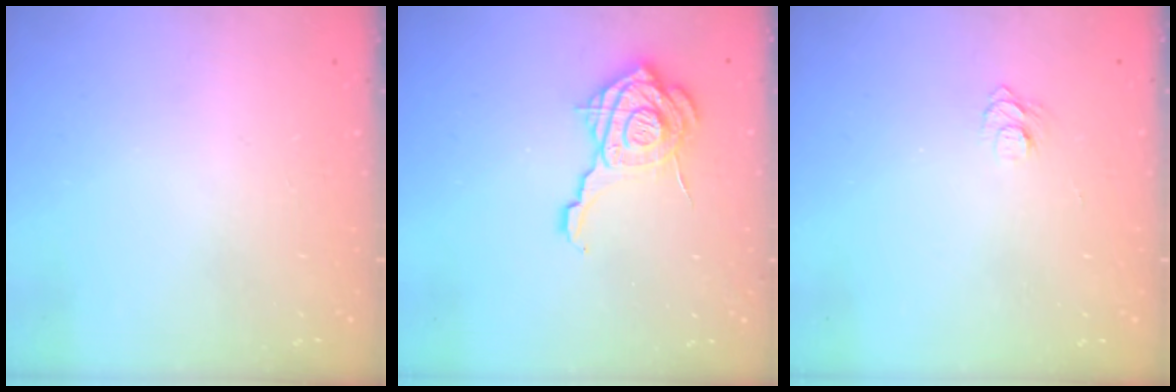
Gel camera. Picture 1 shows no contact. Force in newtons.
{"total": 18.2, "press": 18.1, "slide": 2.0}
{"total": 5.8, "press": 5.7, "slide": 0.7}